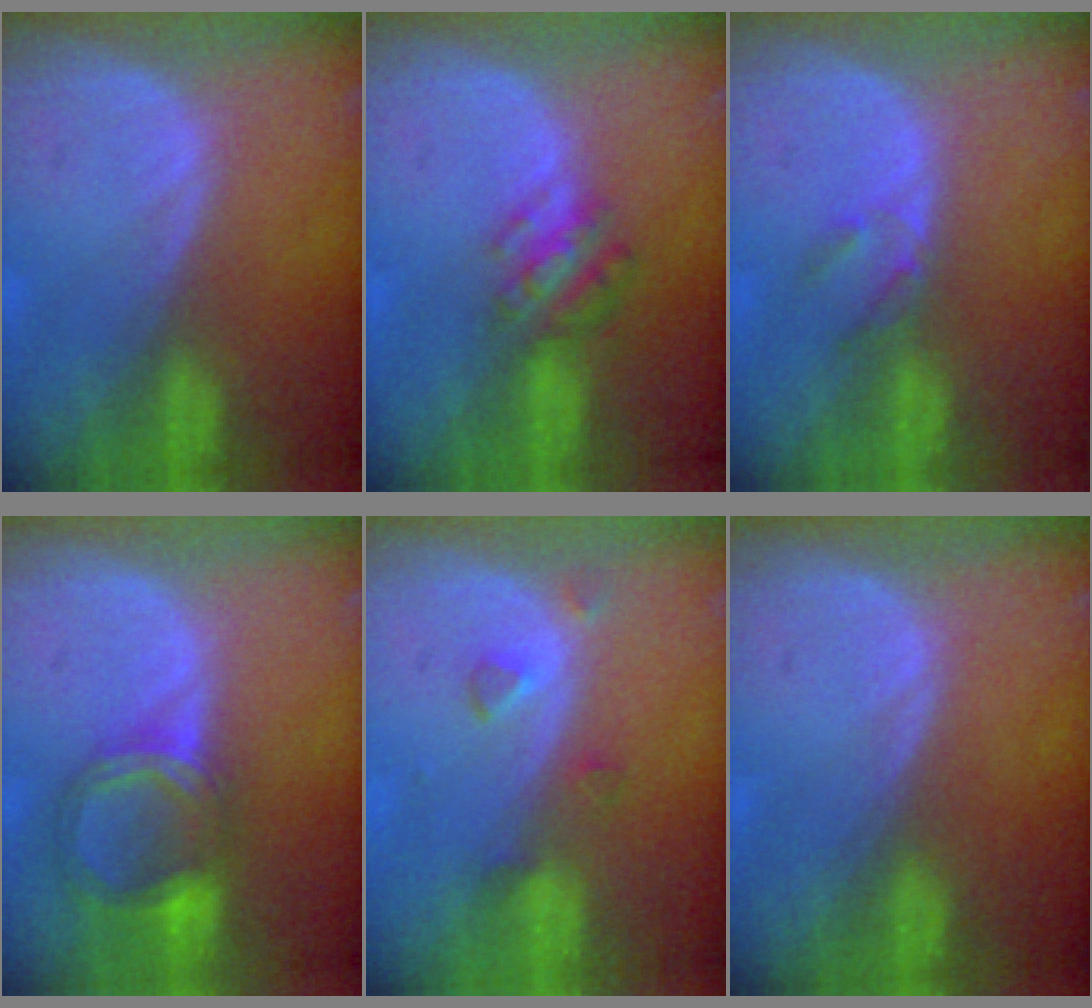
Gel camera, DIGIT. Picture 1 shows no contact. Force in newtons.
{"total": 4.8, "press": 4.4, "slide": 1.9}
{"total": 2.3, "press": 2.0, "slide": 1.1}
{"total": 6.2, "press": 5.7, "slide": 2.5}
{"total": 2.5, "press": 2.3, "slide": 0.9}
{"total": 0.0}